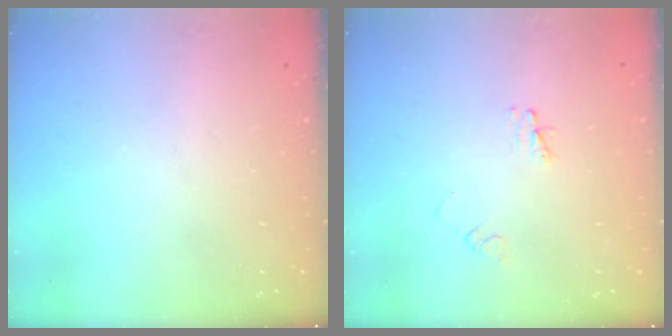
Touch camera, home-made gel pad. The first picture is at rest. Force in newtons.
{"total": 2.9, "press": 2.9, "slide": 0.3}